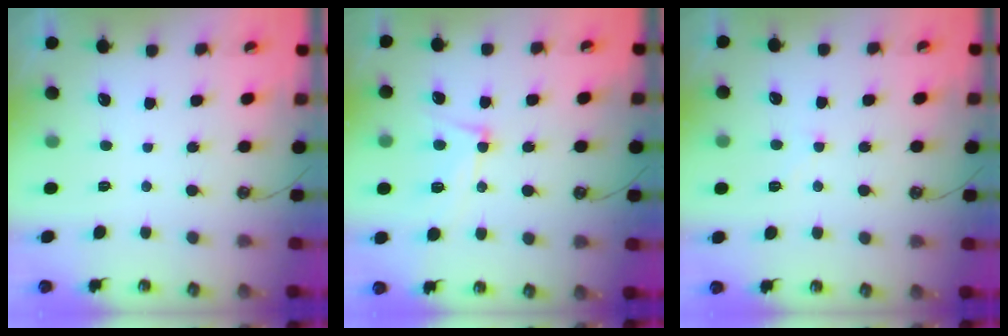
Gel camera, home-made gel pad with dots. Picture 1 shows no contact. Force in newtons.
{"total": 7.4, "press": 7.3, "slide": 1.4}
{"total": 2.2, "press": 2.2, "slide": 0.4}